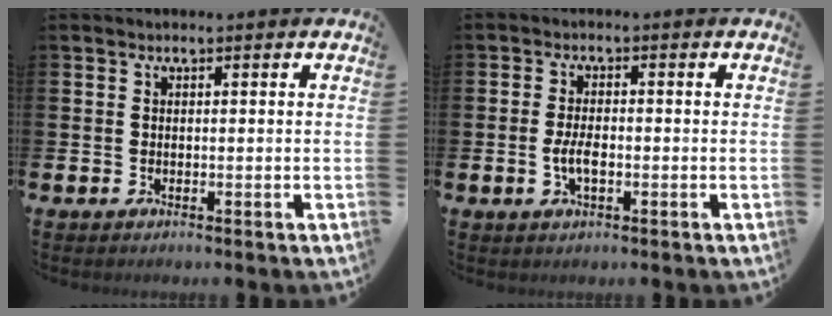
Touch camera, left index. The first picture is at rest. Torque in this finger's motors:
{"motor_torque": [0.40, 0.29, 0.10, 0.11]}